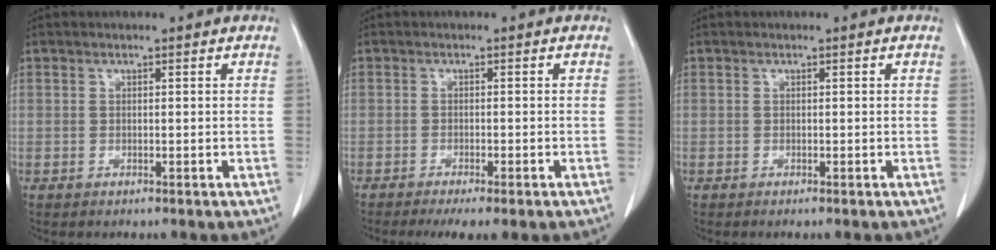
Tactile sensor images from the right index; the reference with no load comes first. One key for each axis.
{"total": 5.5, "fx": -4.0, "fy": 0.8, "fz": 3.7, "tx": -0.048, "ty": -0.012, "tz": -0.057}
{"total": 0.0}